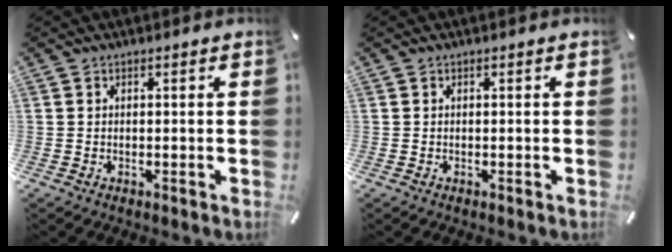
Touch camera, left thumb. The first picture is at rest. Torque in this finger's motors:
{"motor_torque": [-0.01, 0.00, 0.00, 0.01, 0.00]}